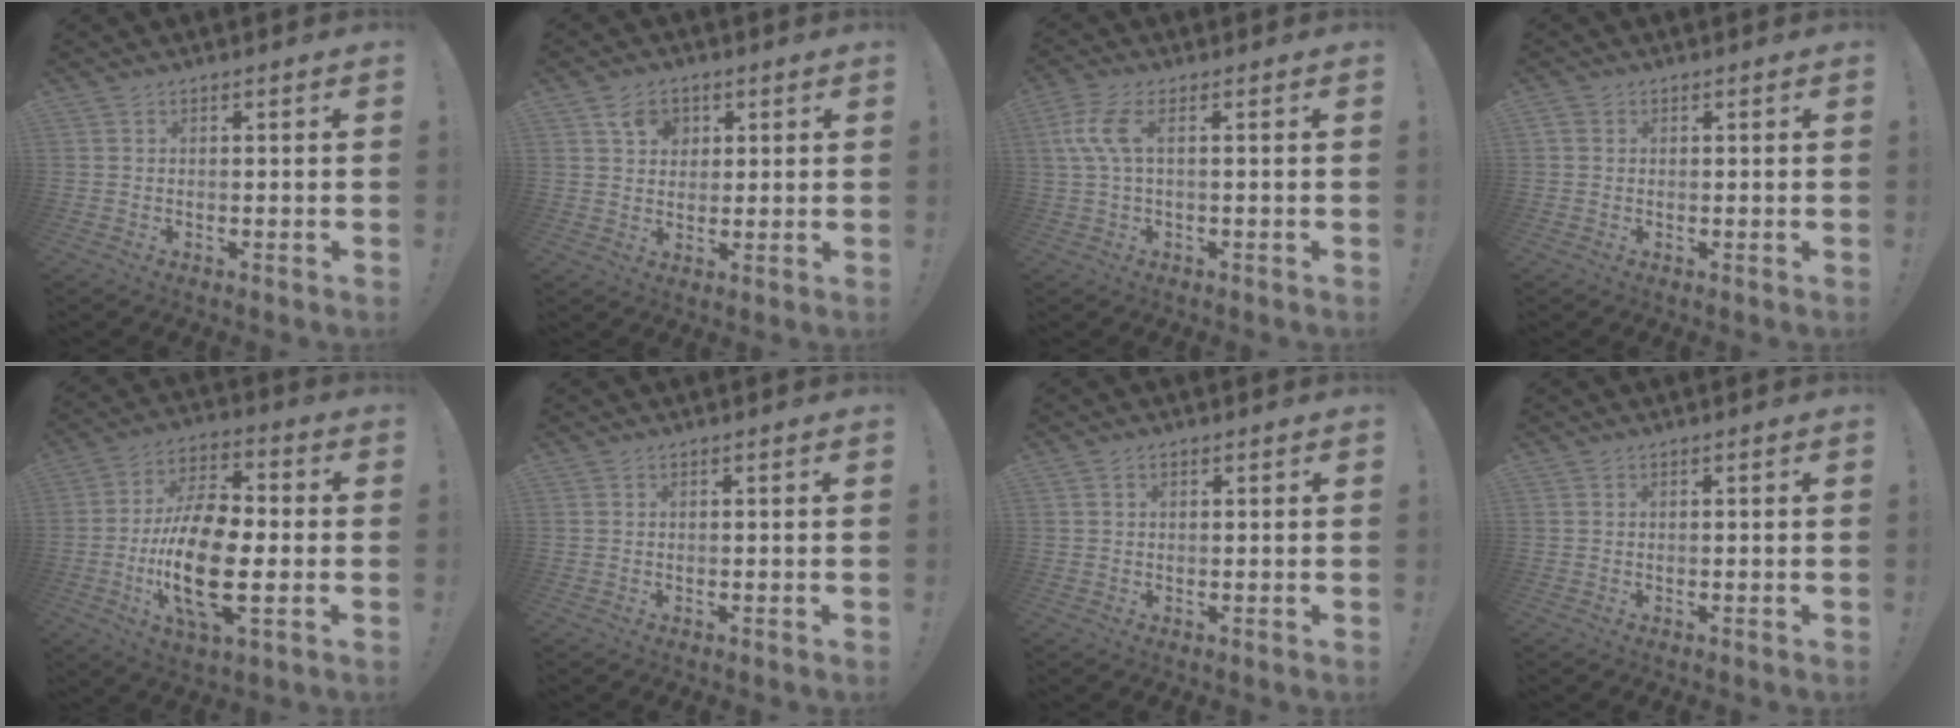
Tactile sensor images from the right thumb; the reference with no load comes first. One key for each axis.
{"total": 6.6, "fx": 2.8, "fy": 5.1, "fz": 3.1, "tx": -0.046, "ty": -0.001, "tz": 0.051}
{"total": 7.1, "fx": 1.2, "fy": 2.2, "fz": 6.6, "tx": -0.147, "ty": -0.003, "tz": 0.022}
{"total": 1.4, "fx": 0.5, "fy": 1.2, "fz": 0.6, "tx": -0.010, "ty": 0.003, "tz": 0.009}
{"total": 19.5, "fx": -3.9, "fy": 9.0, "fz": 16.8, "tx": -0.332, "ty": 0.003, "tz": -0.066}
{"total": 0.0}
{"total": 0.9, "fx": 0.4, "fy": 0.6, "fz": 0.5, "tx": -0.002, "ty": -0.001, "tz": 0.006}
{"total": 0.0}